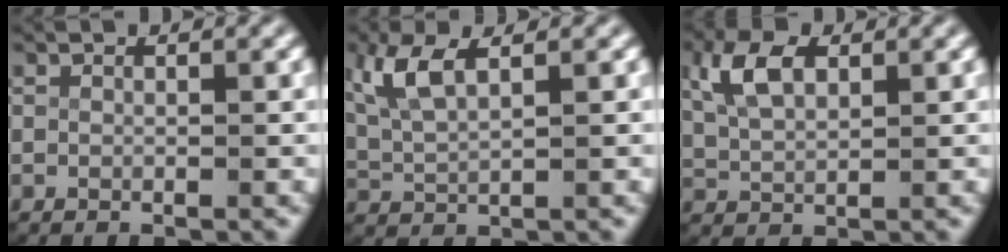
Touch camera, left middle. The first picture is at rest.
{"total": 4.2, "force": [1.7, 2.2, 3.1], "torque": [-0.089, -0.003, 0.041]}
{"total": 4.1, "force": [1.7, 2.3, 2.9], "torque": [-0.076, -0.004, 0.040]}